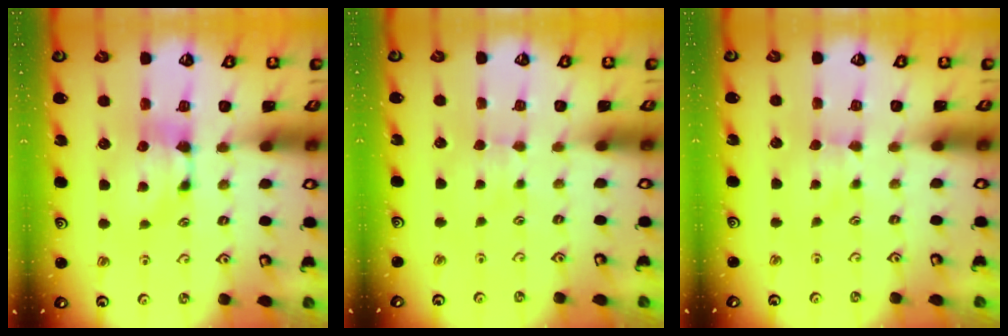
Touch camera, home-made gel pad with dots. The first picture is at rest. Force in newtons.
{"total": 2.2, "press": 2.2, "slide": 0.4}
{"total": 1.7, "press": 1.6, "slide": 0.5}